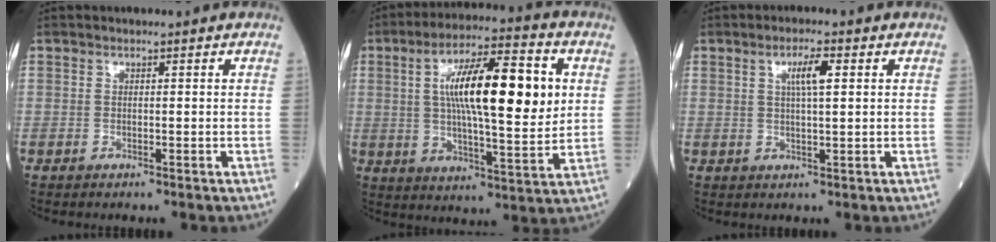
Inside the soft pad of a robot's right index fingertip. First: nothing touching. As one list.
[{"total": 17.6, "force": [3.5, 3.6, 16.9], "torque": [-0.286, 0.016, 0.053]}, {"total": 3.9, "force": [1.3, 0.5, 3.7], "torque": [-0.067, 0.004, 0.022]}]